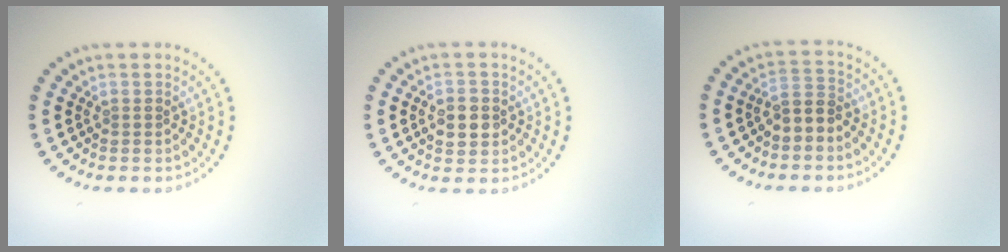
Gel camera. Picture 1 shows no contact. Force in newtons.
{"total": 3.1, "press": 3.0, "slide": 0.2}
{"total": 2.5, "press": 2.2, "slide": 1.1}